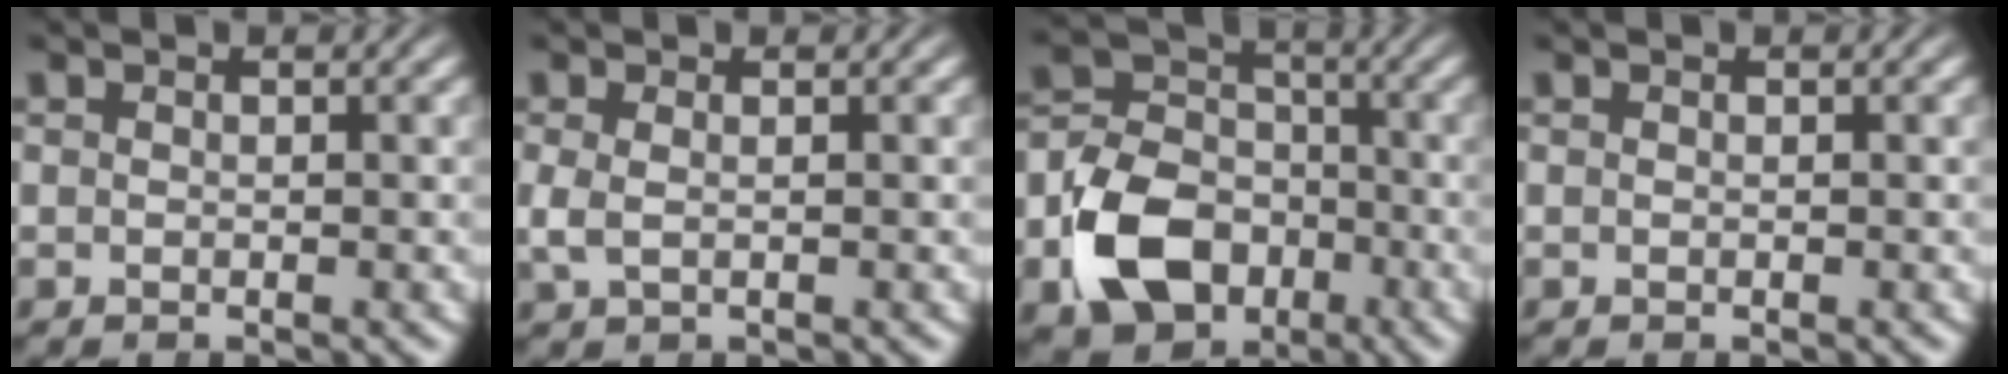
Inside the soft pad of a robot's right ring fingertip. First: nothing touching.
{"total": 1.2, "force": [0.1, 0.6, 1.0], "torque": [-0.034, -0.008, 0.010]}
{"total": 8.6, "force": [-2.7, 6.8, 4.5], "torque": [-0.066, -0.019, -0.049]}
{"total": 0.0}